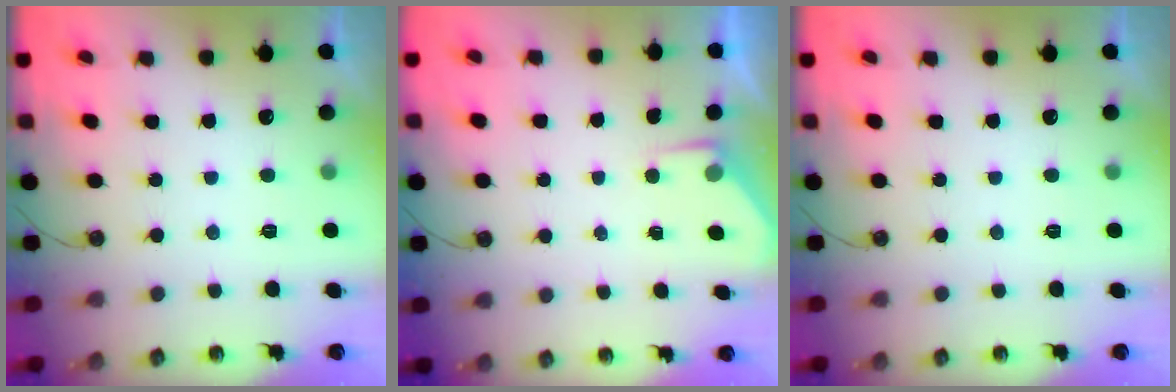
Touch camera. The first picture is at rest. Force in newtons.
{"total": 2.8, "press": 2.8, "slide": 0.5}
{"total": 0.0}